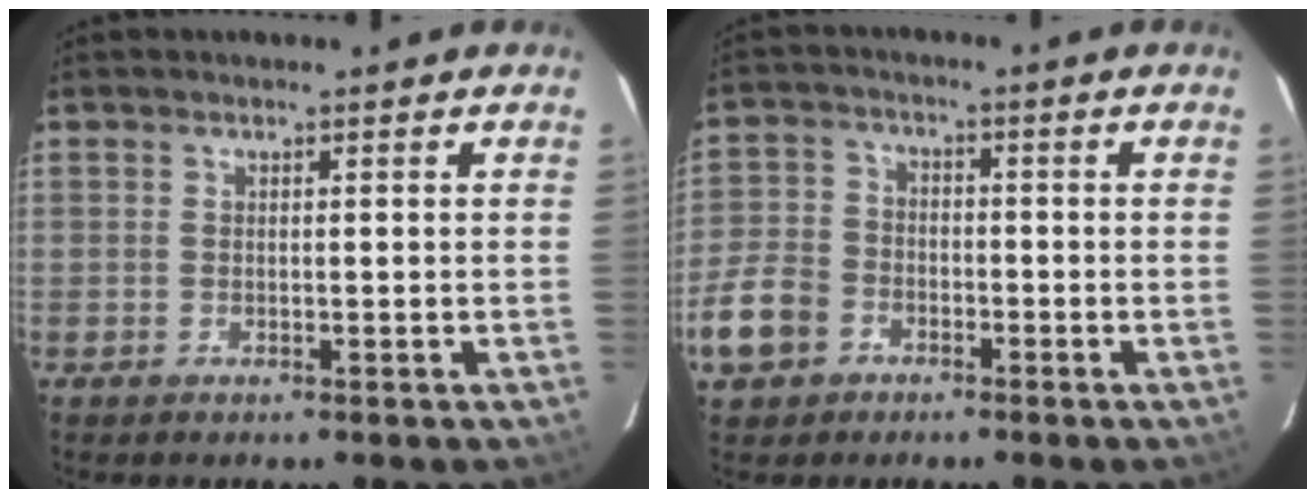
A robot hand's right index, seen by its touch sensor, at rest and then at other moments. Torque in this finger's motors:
{"motor_torque": [0.37, -0.27, -0.38, -0.21]}